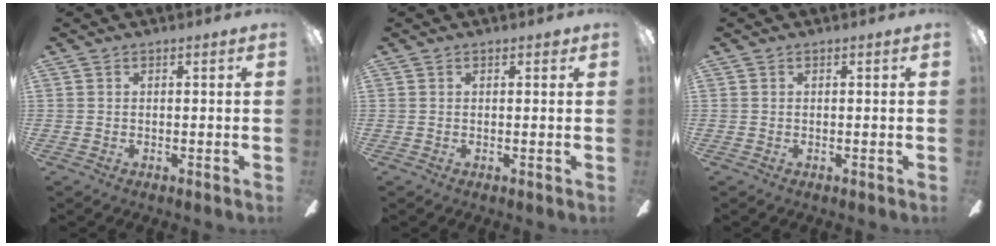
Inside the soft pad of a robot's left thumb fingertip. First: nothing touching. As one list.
[{"total": 1.0, "force": [0.7, 0.4, 0.6], "torque": [-0.004, -0.001, 0.010]}, {"total": 0.0}]